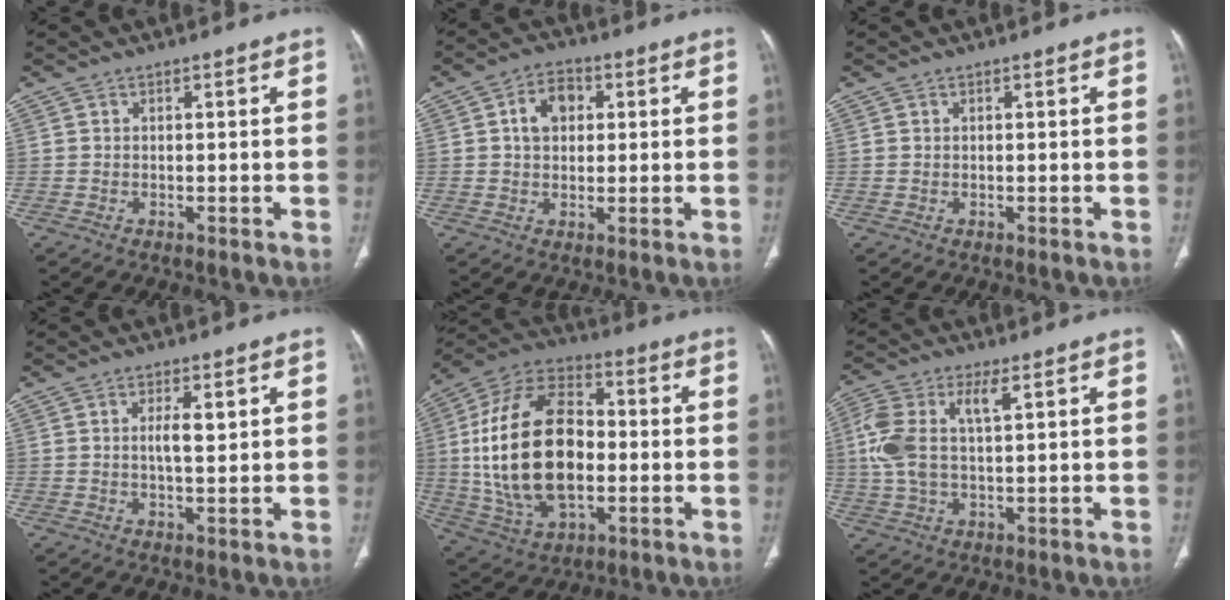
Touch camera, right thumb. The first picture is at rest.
{"total": 6.8, "force": [1.5, 4.9, 4.3], "torque": [-0.054, 0.009, 0.020]}
{"total": 0.0}
{"total": 3.5, "force": [0.9, 1.0, 3.2], "torque": [-0.052, -0.006, 0.015]}
{"total": 25.1, "force": [-0.4, 15.1, 20.0], "torque": [-0.367, 0.012, 0.001]}
{"total": 10.3, "force": [2.8, 4.7, 8.7], "torque": [-0.210, 0.013, 0.055]}